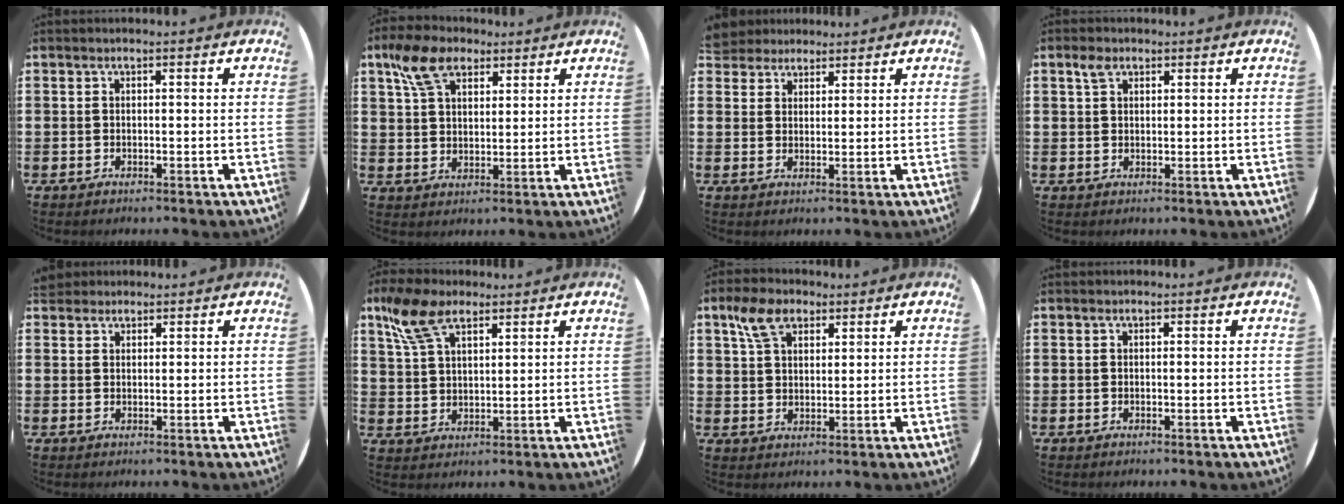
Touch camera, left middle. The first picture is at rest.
{"total": 7.4, "force": [4.9, 4.2, 3.7], "torque": [-0.081, 0.005, 0.091]}
{"total": 3.5, "force": [3.3, 1.4, -0.2], "torque": [0.001, -0.002, 0.062]}
{"total": 1.7, "force": [1.1, 1.1, 0.7], "torque": [0.000, -0.001, 0.017]}
{"total": 2.2, "force": [2.0, 0.8, 0.0], "torque": [0.004, 0.002, 0.038]}
{"total": 7.4, "force": [5.1, 3.4, 4.2], "torque": [-0.096, 0.003, 0.094]}
{"total": 5.7, "force": [3.6, 3.3, 2.9], "torque": [-0.060, 0.009, 0.066]}
{"total": 0.0}